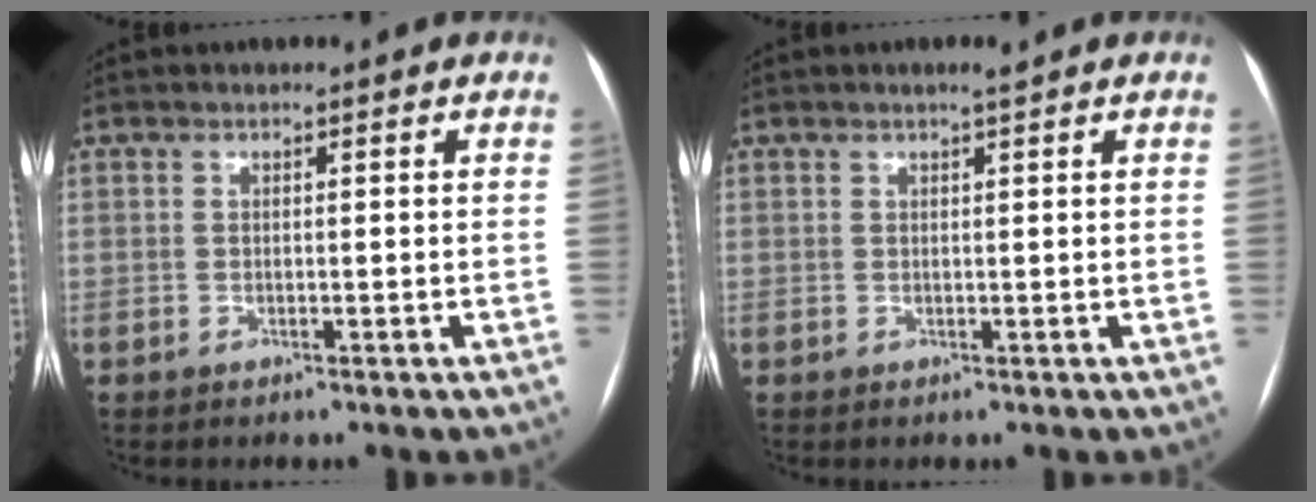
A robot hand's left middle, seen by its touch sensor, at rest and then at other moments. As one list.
[{"total": 1.2, "force": [0.8, -0.2, 0.8], "torque": [-0.017, 0.001, 0.016]}]